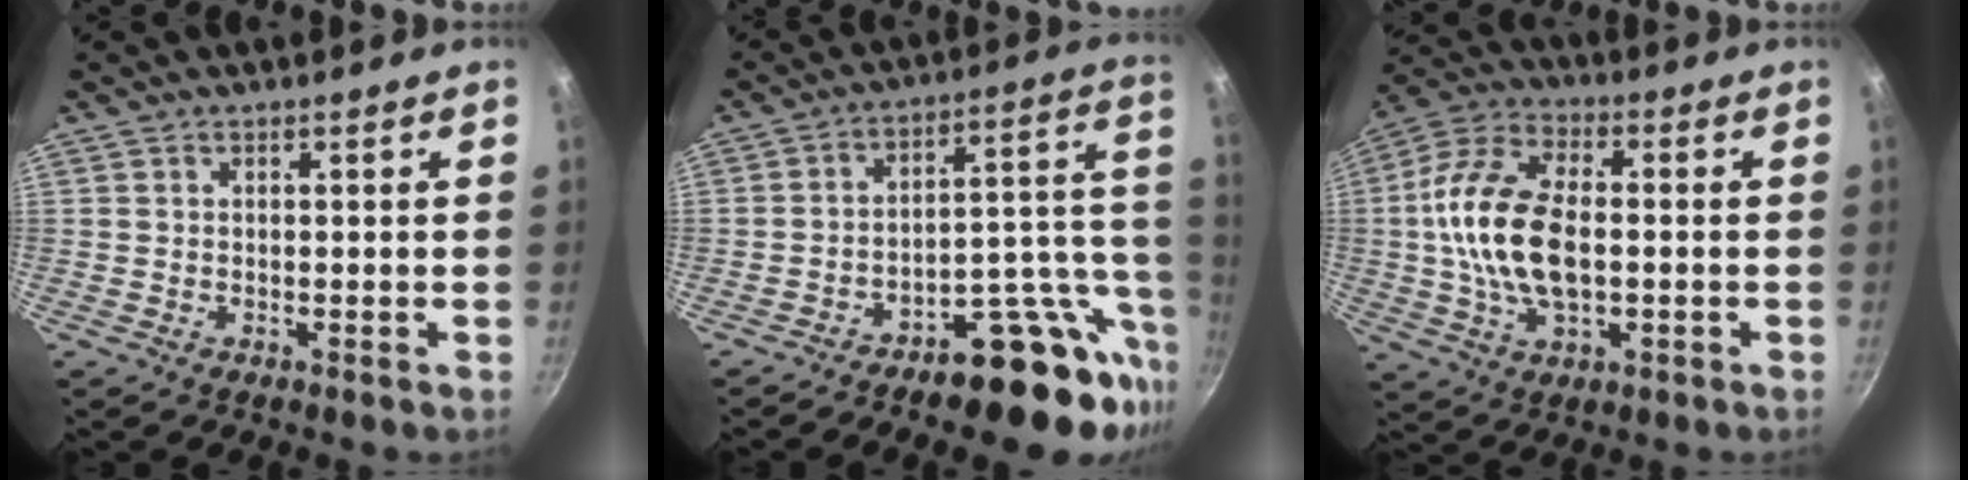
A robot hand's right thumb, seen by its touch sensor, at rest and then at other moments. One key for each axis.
{"total": 17.6, "fx": -8.6, "fy": 8.1, "fz": 13.1, "tx": -0.111, "ty": 0.064, "tz": -0.124}
{"total": 16.5, "fx": -0.5, "fy": 9.3, "fz": 13.7, "tx": -0.256, "ty": 0.024, "tz": -0.020}